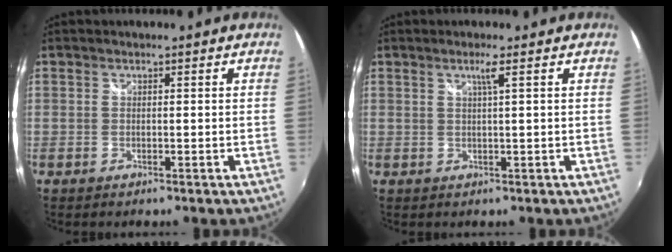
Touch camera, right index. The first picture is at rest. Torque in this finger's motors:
{"motor_torque": [0.33, 0.11, 0.12, 0.01]}